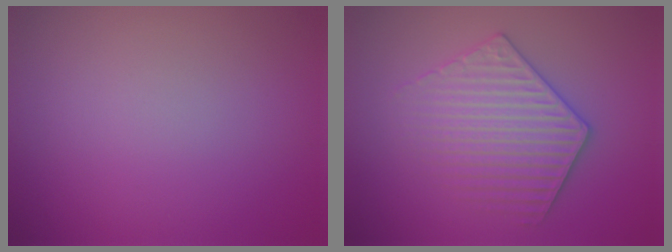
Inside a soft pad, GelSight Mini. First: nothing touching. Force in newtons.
{"total": 3.6, "press": 3.6, "slide": 0.7}